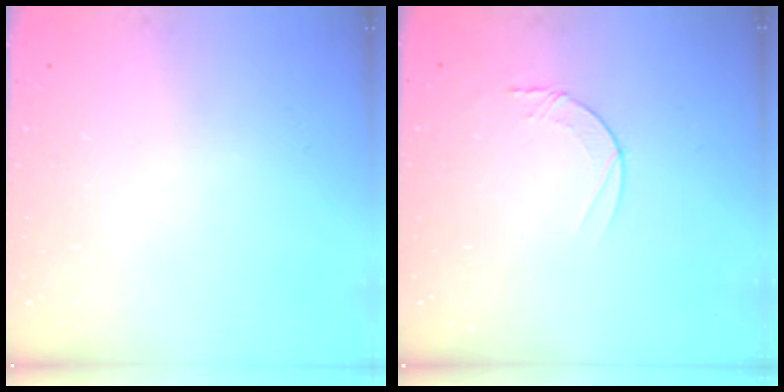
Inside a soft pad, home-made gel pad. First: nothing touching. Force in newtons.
{"total": 4.2, "press": 4.2, "slide": 0.5}